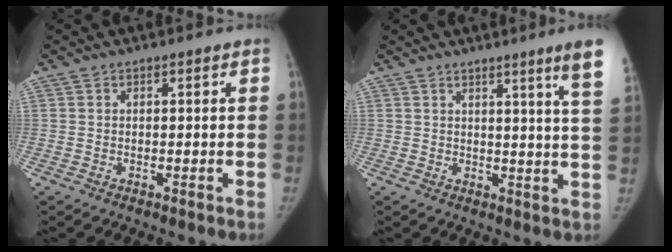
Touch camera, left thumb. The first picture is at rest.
{"total": 8.7, "force": [5.6, -1.3, 6.5], "torque": [-0.081, -0.039, 0.058]}